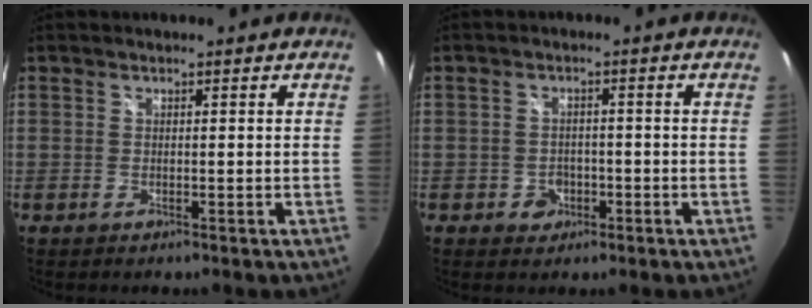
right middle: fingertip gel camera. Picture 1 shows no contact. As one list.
[{"total": 3.2, "force": [-1.4, 2.8, 0.7], "torque": [-0.019, 0.006, -0.018]}]